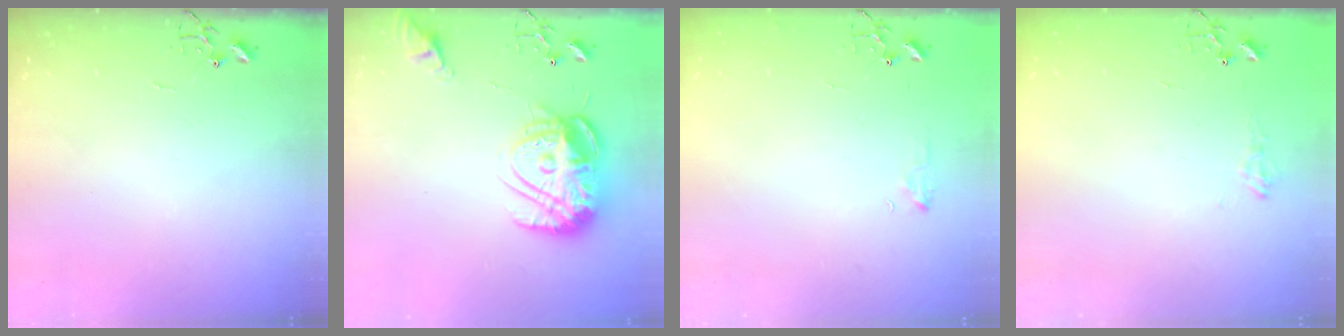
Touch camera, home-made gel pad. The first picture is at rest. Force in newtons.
{"total": 17.2, "press": 17.1, "slide": 1.8}
{"total": 6.4, "press": 6.3, "slide": 0.7}
{"total": 6.9, "press": 6.9, "slide": 0.5}